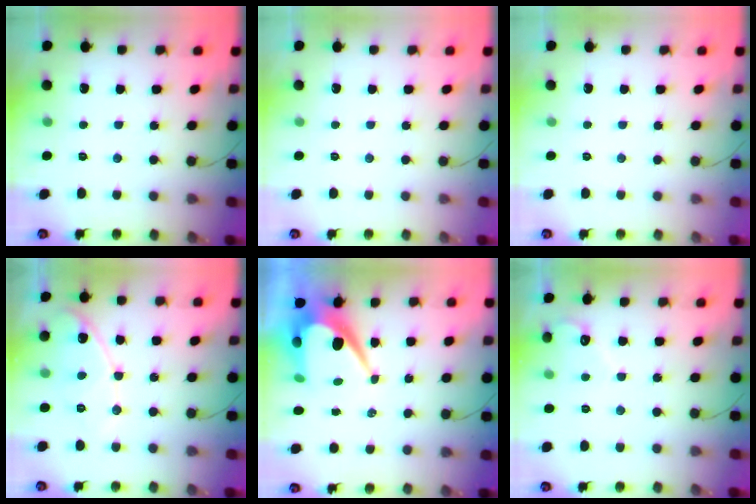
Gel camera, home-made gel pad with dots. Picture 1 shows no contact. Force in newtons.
{"total": 0.0}
{"total": 0.0}
{"total": 11.3, "press": 11.3, "slide": 0.9}
{"total": 12.2, "press": 12.1, "slide": 0.9}
{"total": 3.1, "press": 3.1, "slide": 0.2}